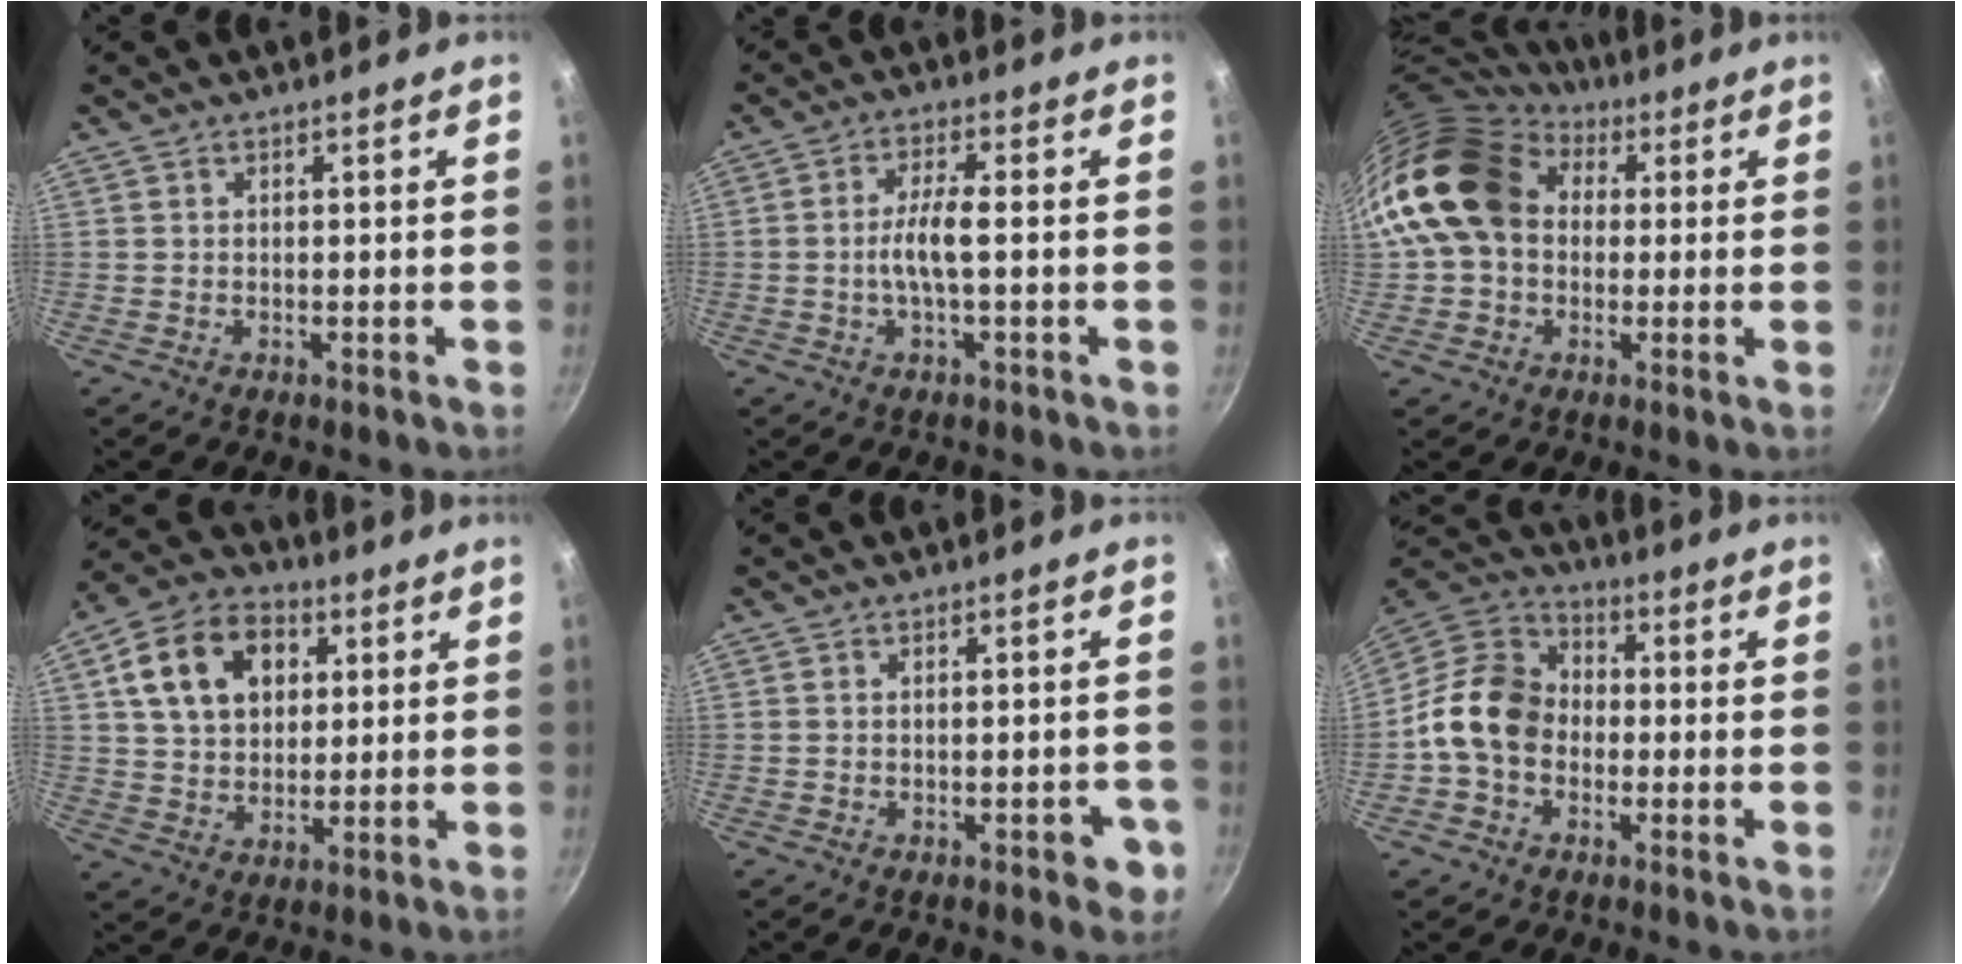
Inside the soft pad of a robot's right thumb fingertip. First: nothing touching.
{"total": 5.4, "force": [-0.8, 1.1, 5.2], "torque": [-0.110, 0.015, -0.020]}
{"total": 16.6, "force": [3.2, 13.0, 9.8], "torque": [-0.159, 0.029, 0.044]}
{"total": 15.2, "force": [4.6, 11.0, 9.4], "torque": [-0.141, 0.006, 0.070]}
{"total": 4.3, "force": [-1.9, 1.8, 3.4], "torque": [-0.030, 0.012, -0.022]}
{"total": 12.6, "force": [-2.1, 9.8, 7.5], "torque": [-0.103, 0.036, -0.064]}